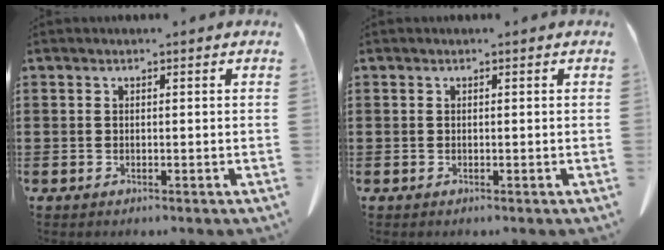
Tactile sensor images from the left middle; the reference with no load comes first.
{"total": 0.0}